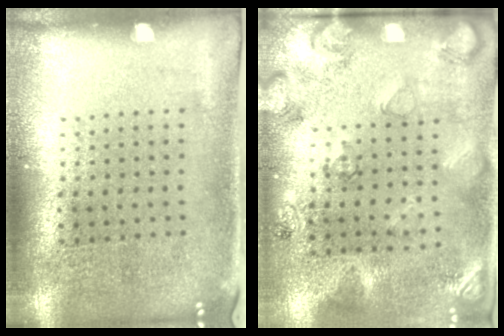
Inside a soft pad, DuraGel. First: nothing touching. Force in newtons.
{"total": 2.6, "press": 1.7, "slide": 2.0}